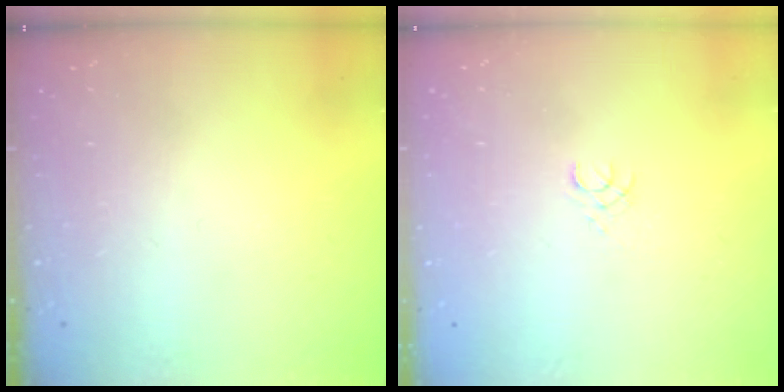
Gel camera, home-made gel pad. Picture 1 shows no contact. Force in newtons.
{"total": 1.5, "press": 1.5, "slide": 0.2}